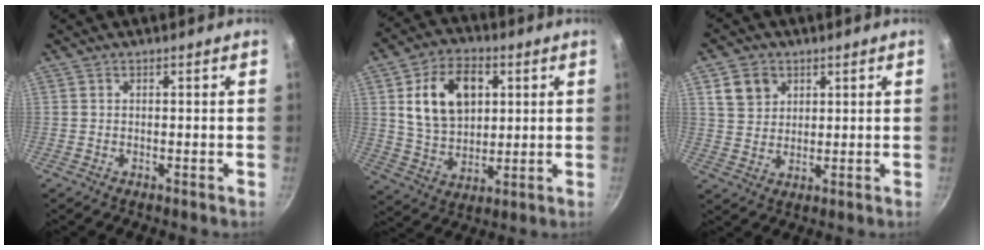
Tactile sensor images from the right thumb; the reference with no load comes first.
{"total": 15.0, "force": [3.9, 10.2, 10.2], "torque": [-0.148, -0.006, 0.070]}
{"total": 6.3, "force": [2.6, 5.1, 2.5], "torque": [-0.022, -0.001, 0.049]}